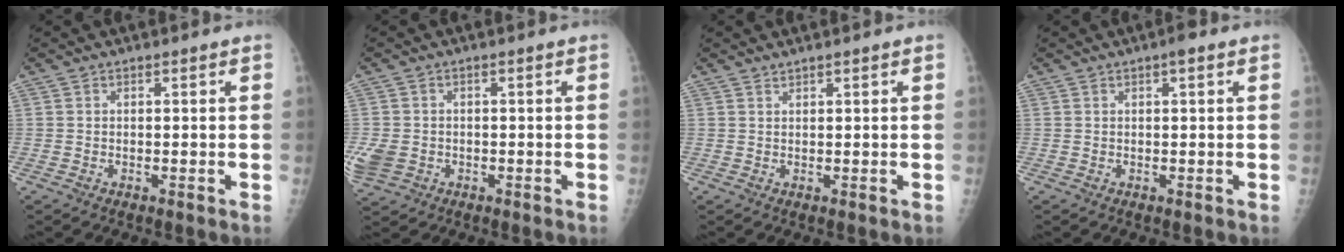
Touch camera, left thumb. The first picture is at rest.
{"total": 5.6, "force": [-1.3, 4.6, 2.8], "torque": [-0.069, 0.000, -0.015]}
{"total": 1.1, "force": [1.0, 0.0, 0.4], "torque": [-0.004, -0.004, 0.020]}
{"total": 1.9, "force": [1.0, 0.4, 1.6], "torque": [-0.024, 0.001, 0.011]}